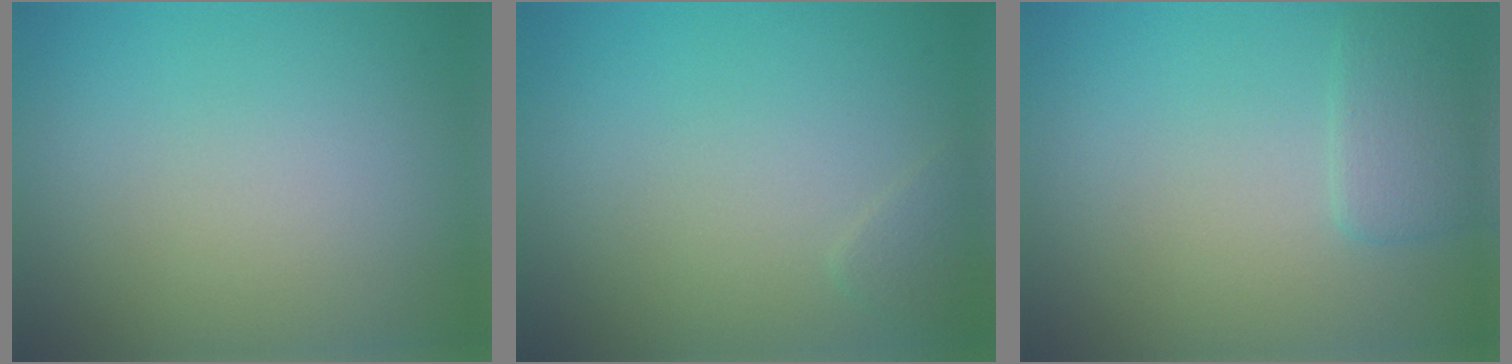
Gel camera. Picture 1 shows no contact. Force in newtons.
{"total": 0.9, "press": 0.9, "slide": 0.1}
{"total": 1.9, "press": 1.9, "slide": 0.1}